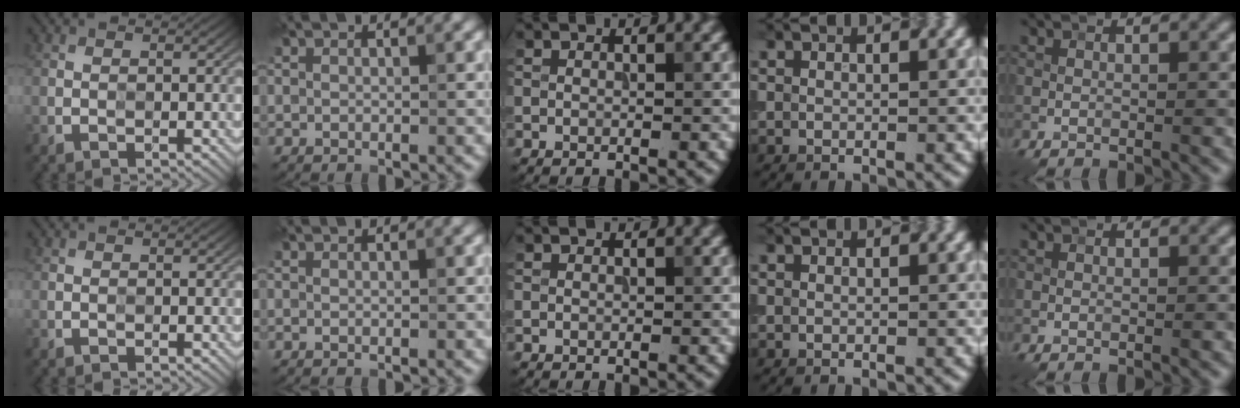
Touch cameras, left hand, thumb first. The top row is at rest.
{}